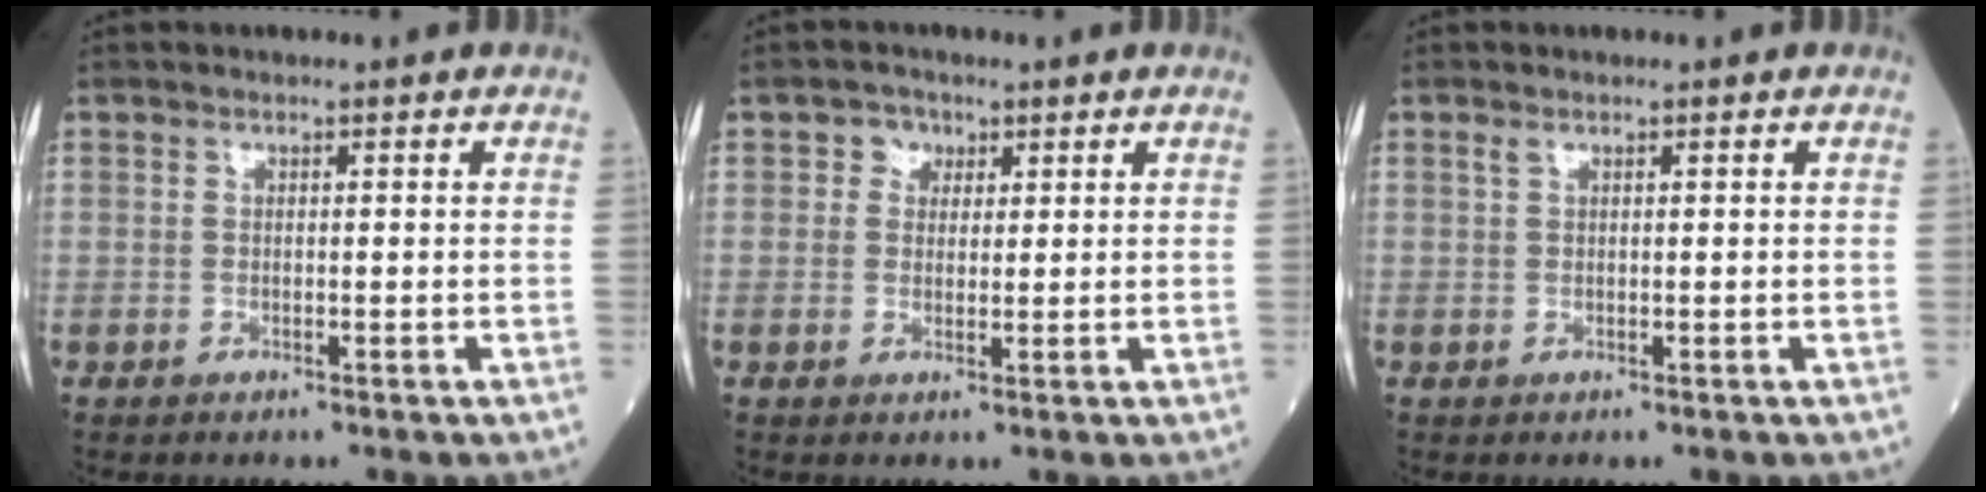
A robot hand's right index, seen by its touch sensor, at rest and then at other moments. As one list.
[{"total": 2.5, "force": [1.1, 2.1, 0.7], "torque": [-0.008, 0.004, 0.012]}, {"total": 0.7, "force": [0.5, 0.3, 0.5], "torque": [-0.015, 0.010, 0.010]}]